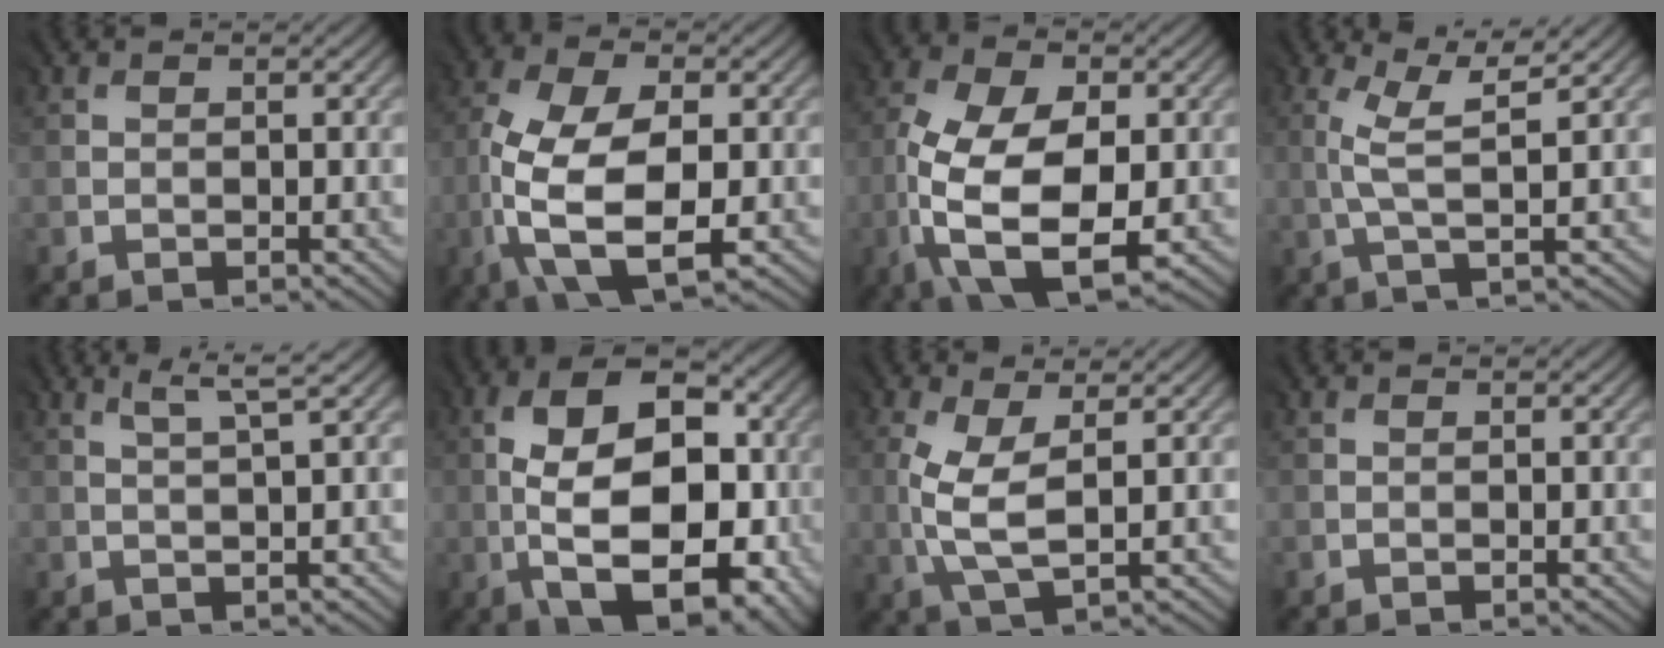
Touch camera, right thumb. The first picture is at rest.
{"total": 12.6, "force": [-3.1, 6.5, 10.4], "torque": [-0.240, -0.019, -0.051]}
{"total": 13.9, "force": [-3.4, 7.4, 11.2], "torque": [-0.245, -0.023, -0.055]}
{"total": 4.2, "force": [1.0, 0.3, 4.1], "torque": [-0.087, 0.007, 0.022]}
{"total": 2.6, "force": [1.4, -0.5, 2.2], "torque": [-0.037, 0.007, 0.030]}
{"total": 15.7, "force": [-2.3, 8.0, 13.3], "torque": [-0.202, 0.014, -0.037]}
{"total": 5.1, "force": [0.3, 1.7, 4.8], "torque": [-0.125, -0.002, 0.010]}
{"total": 0.0}